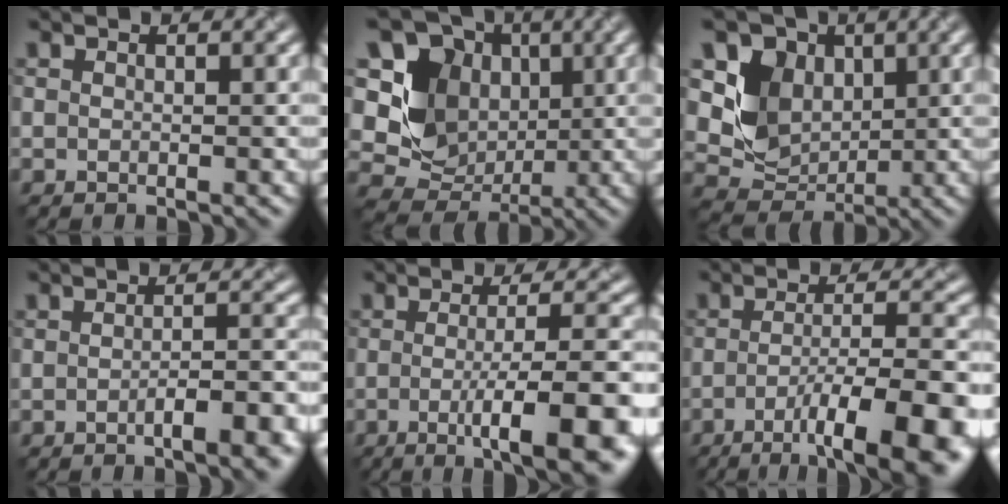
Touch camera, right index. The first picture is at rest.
{"total": 11.7, "force": [2.7, 9.8, 5.8], "torque": [-0.132, 0.027, 0.026]}
{"total": 7.6, "force": [1.9, 6.2, 3.8], "torque": [-0.078, 0.000, 0.024]}
{"total": 5.0, "force": [-2.2, 1.4, 4.3], "torque": [-0.054, 0.003, -0.036]}
{"total": 10.2, "force": [-2.8, 2.4, 9.5], "torque": [-0.109, -0.011, -0.041]}
{"total": 11.9, "force": [-5.0, 3.0, 10.4], "torque": [-0.139, -0.011, -0.070]}